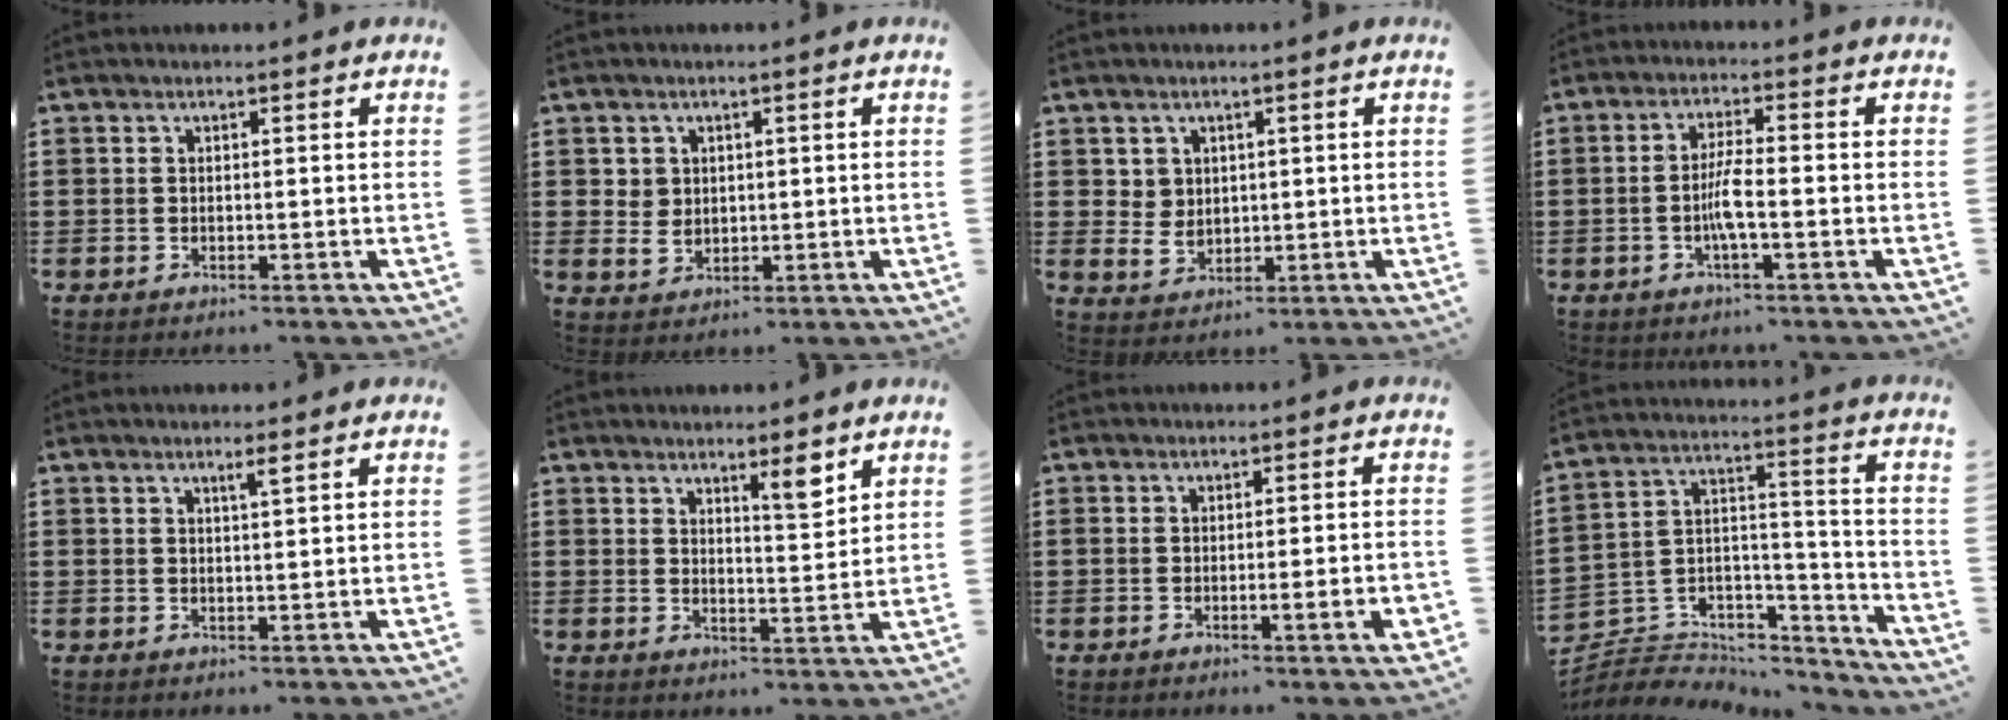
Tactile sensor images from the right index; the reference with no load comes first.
{"total": 2.5, "force": [1.0, 2.3, 0.3], "torque": [-0.017, 0.009, 0.017]}
{"total": 2.9, "force": [1.3, 2.5, 0.6], "torque": [-0.023, 0.009, 0.024]}
{"total": 4.3, "force": [-1.2, 0.4, 4.1], "torque": [-0.089, -0.007, -0.029]}
{"total": 1.5, "force": [0.9, 0.1, 1.2], "torque": [-0.015, -0.003, 0.013]}
{"total": 4.6, "force": [3.4, 0.9, 3.0], "torque": [-0.040, -0.009, 0.053]}
{"total": 3.2, "force": [-1.2, -0.1, 2.9], "torque": [-0.047, -0.009, -0.020]}
{"total": 4.4, "force": [-3.1, 3.1, 0.6], "torque": [-0.026, -0.004, -0.064]}